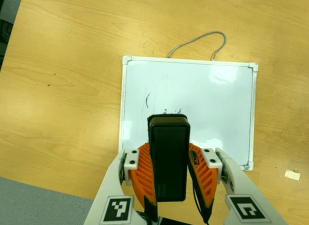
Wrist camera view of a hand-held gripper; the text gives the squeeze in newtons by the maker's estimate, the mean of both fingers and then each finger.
{"total": 6.2, "left": 5.5, "right": 7.0}